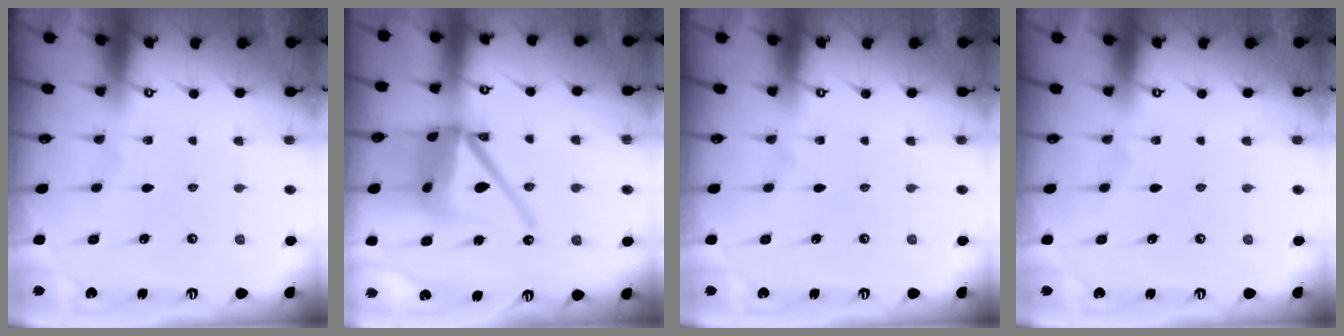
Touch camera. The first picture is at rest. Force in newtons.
{"total": 17.1, "press": 16.9, "slide": 2.6}
{"total": 0.0}
{"total": 0.0}